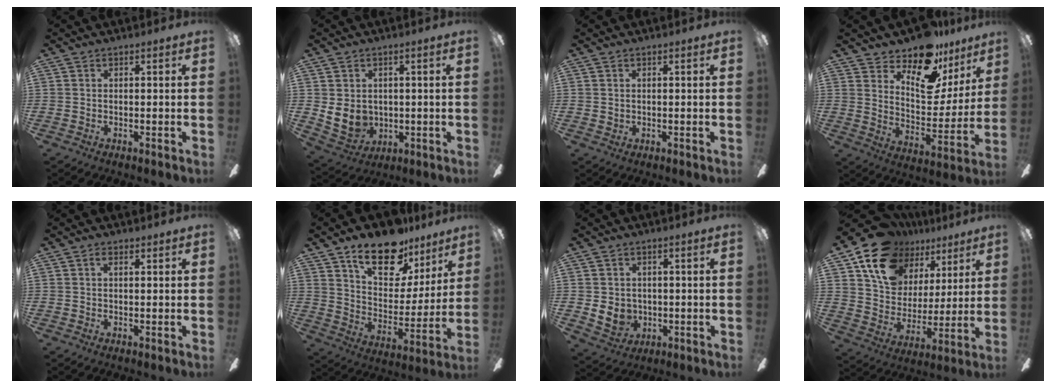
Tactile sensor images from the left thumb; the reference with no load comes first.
{"total": 7.8, "force": [1.2, 6.7, 3.8], "torque": [-0.096, -0.007, 0.026]}
{"total": 1.1, "force": [0.7, 0.9, 0.1], "torque": [-0.002, 0.004, 0.013]}
{"total": 15.9, "force": [12.6, 6.5, 7.2], "torque": [-0.117, -0.097, 0.221]}
{"total": 1.3, "force": [0.7, 0.6, 0.9], "torque": [-0.012, -0.002, 0.011]}
{"total": 17.9, "force": [12.8, 8.7, 9.0], "torque": [-0.138, -0.079, 0.223]}
{"total": 6.2, "force": [0.5, 5.7, 2.4], "torque": [-0.058, -0.004, 0.011]}
{"total": 17.4, "force": [12.2, 11.0, 5.8], "torque": [-0.128, -0.072, 0.229]}